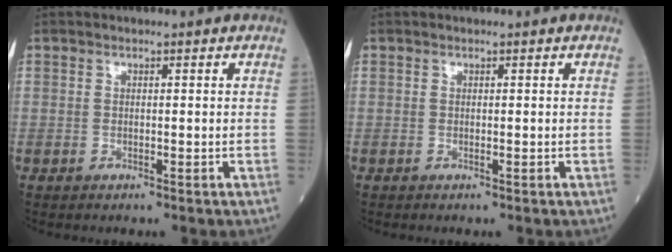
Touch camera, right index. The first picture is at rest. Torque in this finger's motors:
{"motor_torque": [0.00, 0.00, 0.03, -0.01]}